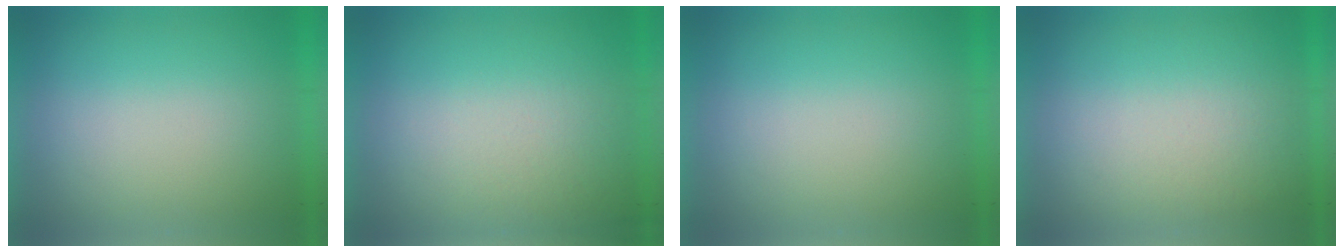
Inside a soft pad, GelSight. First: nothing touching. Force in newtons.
{"total": 2.5}
{"total": 1.4}
{"total": 1.4}